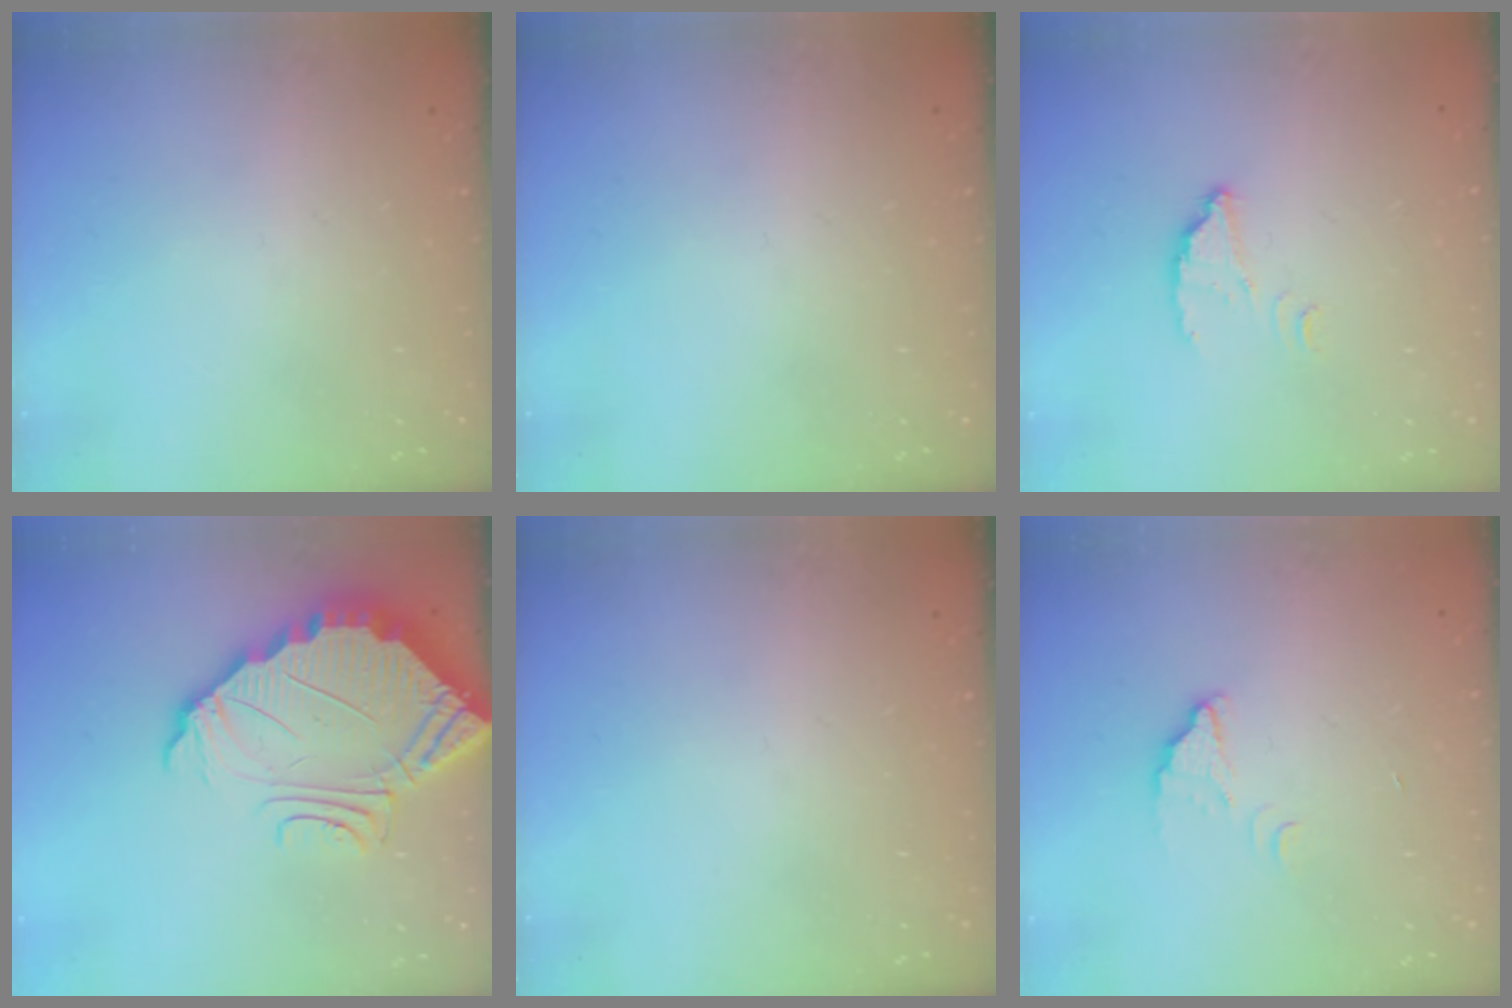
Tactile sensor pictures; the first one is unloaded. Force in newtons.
{"total": 0.0}
{"total": 2.5, "press": 2.5, "slide": 0.0}
{"total": 7.3, "press": 7.3, "slide": 0.4}
{"total": 0.0}
{"total": 2.1, "press": 2.1, "slide": 0.1}